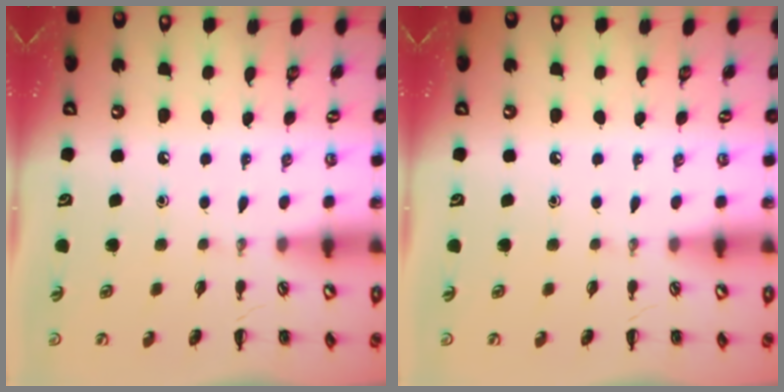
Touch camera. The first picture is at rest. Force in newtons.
{"total": 0.0}